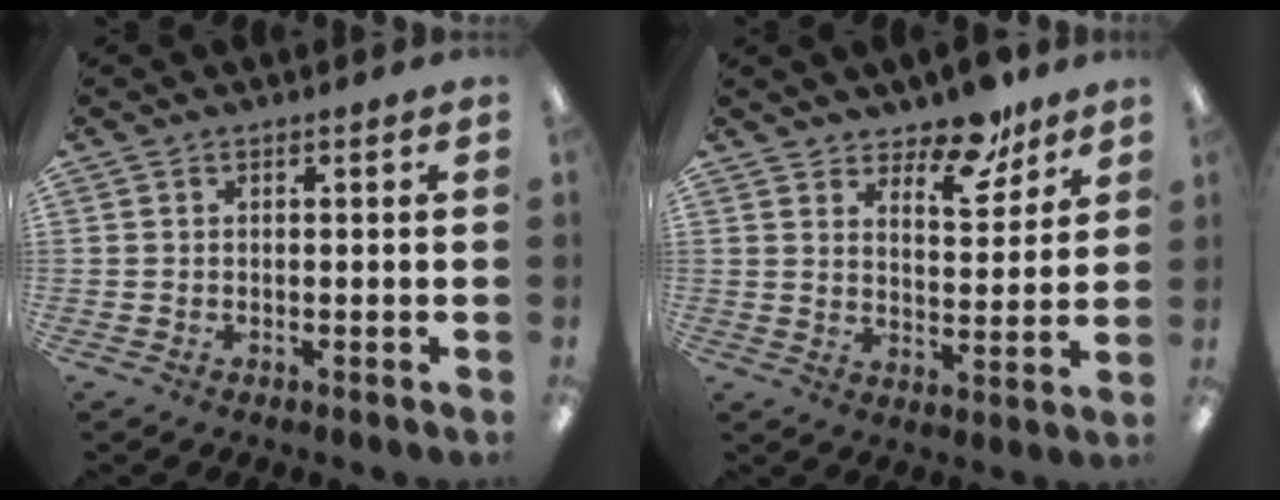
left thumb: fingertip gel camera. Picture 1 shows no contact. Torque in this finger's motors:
{"motor_torque": [-0.22, -0.14, -0.10, -0.14, 0.06]}